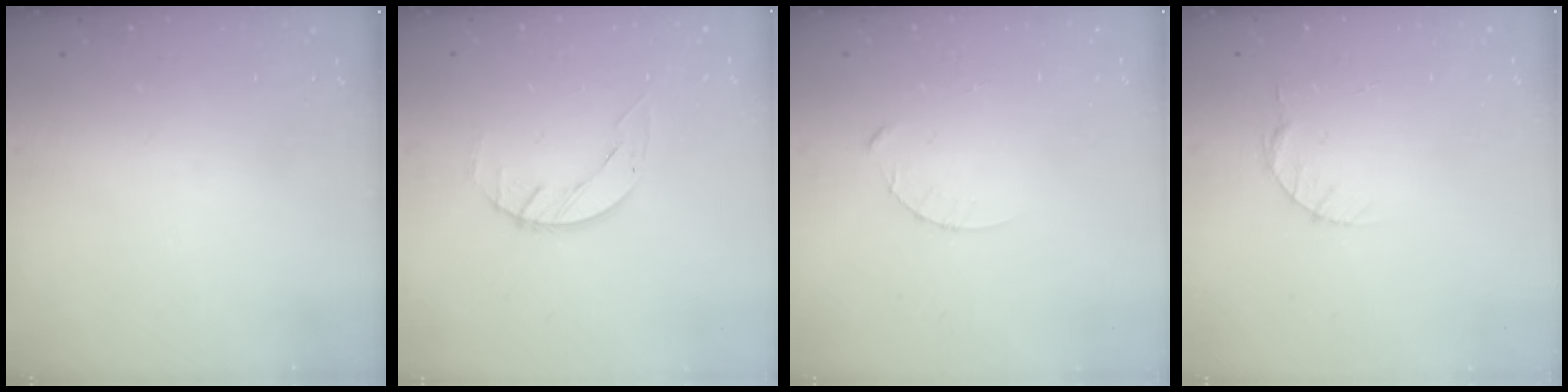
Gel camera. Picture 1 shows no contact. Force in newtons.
{"total": 2.7, "press": 2.6, "slide": 0.4}
{"total": 2.5, "press": 2.5, "slide": 0.3}
{"total": 4.3, "press": 4.3, "slide": 0.5}